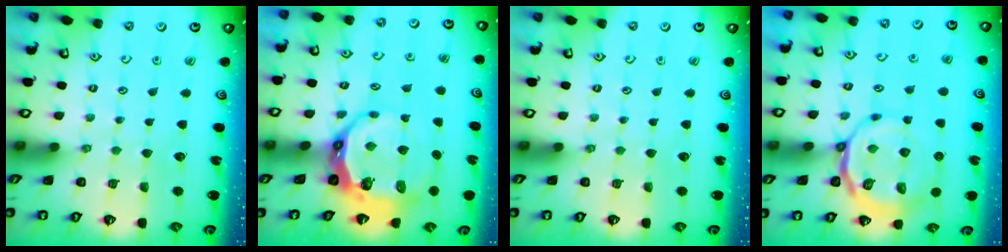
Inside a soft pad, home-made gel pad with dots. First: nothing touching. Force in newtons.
{"total": 12.1, "press": 11.3, "slide": 4.1}
{"total": 0.0}
{"total": 11.2, "press": 10.9, "slide": 2.3}